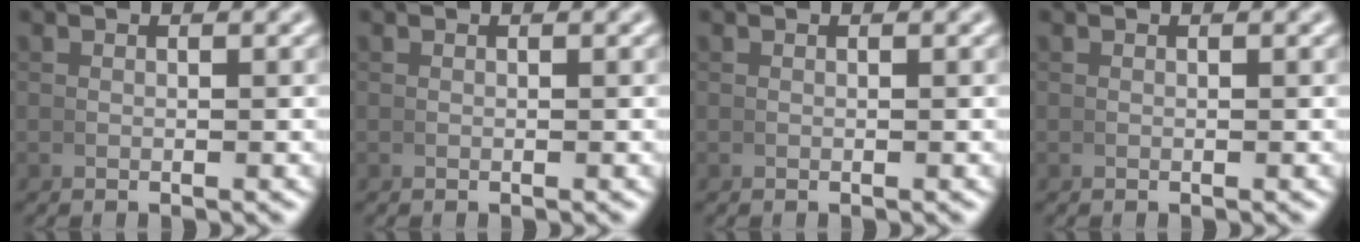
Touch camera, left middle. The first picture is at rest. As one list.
[{"total": 0.0}, {"total": 0.0}, {"total": 0.0}]